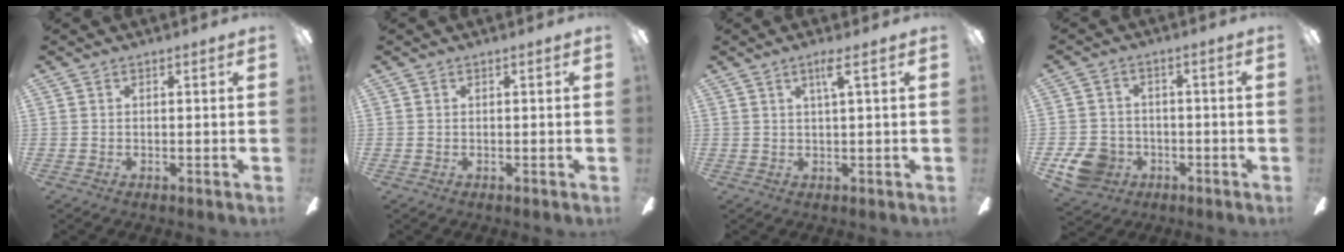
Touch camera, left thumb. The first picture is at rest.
{"total": 0.0}
{"total": 3.9, "force": [2.0, 0.0, 3.3], "torque": [-0.064, -0.002, 0.028]}
{"total": 8.2, "force": [-3.6, 6.8, 3.0], "torque": [-0.071, 0.027, -0.066]}